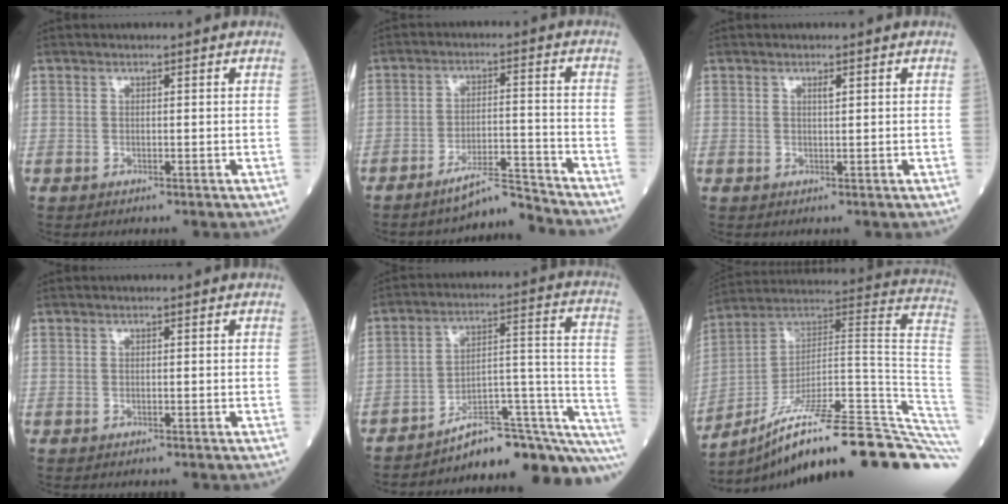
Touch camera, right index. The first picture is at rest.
{"total": 6.4, "force": [-6.2, -1.2, 0.7], "torque": [-0.007, 0.005, -0.107]}
{"total": 0.8, "force": [0.4, 0.1, 0.7], "torque": [-0.014, -0.001, 0.007]}
{"total": 0.0}
{"total": 17.6, "force": [-14.4, 3.2, 9.7], "torque": [-0.066, 0.071, -0.198]}
{"total": 31.8, "force": [-22.8, 2.1, 22.1], "torque": [-0.189, 0.026, -0.336]}